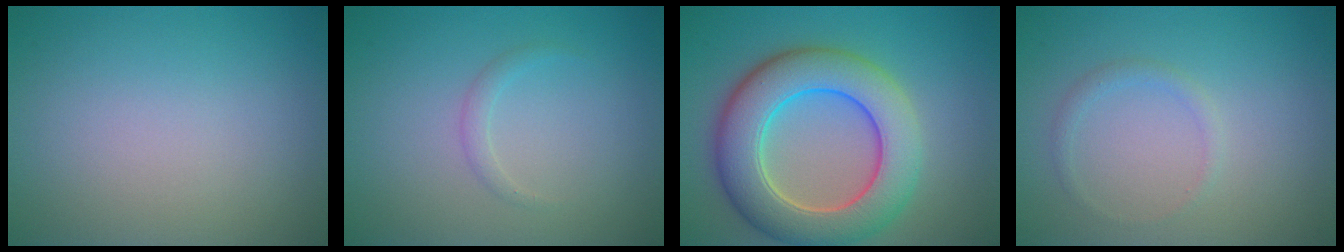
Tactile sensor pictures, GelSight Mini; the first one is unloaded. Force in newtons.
{"total": 1.0, "press": 1.0, "slide": 0.1}
{"total": 9.1, "press": 9.1, "slide": 0.2}
{"total": 1.0, "press": 1.0, "slide": 0.0}